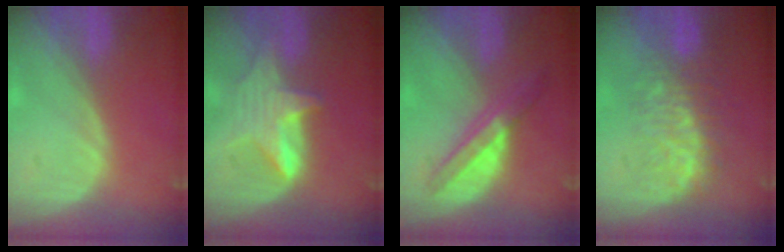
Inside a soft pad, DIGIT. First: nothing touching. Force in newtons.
{"total": 6.1, "press": 6.1, "slide": 0.1}
{"total": 6.6, "press": 5.7, "slide": 3.4}
{"total": 8.7, "press": 8.1, "slide": 3.1}